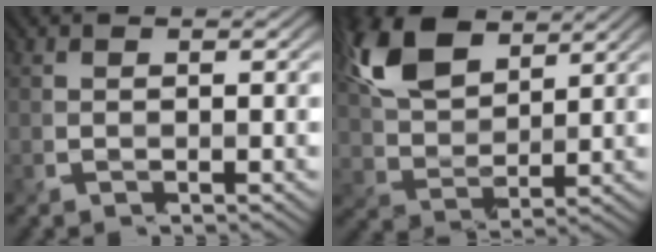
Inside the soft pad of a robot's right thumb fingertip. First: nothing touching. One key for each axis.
{"total": 9.8, "fx": 5.5, "fy": 4.8, "fz": 6.6, "tx": -0.170, "ty": 0.010, "tz": 0.119}